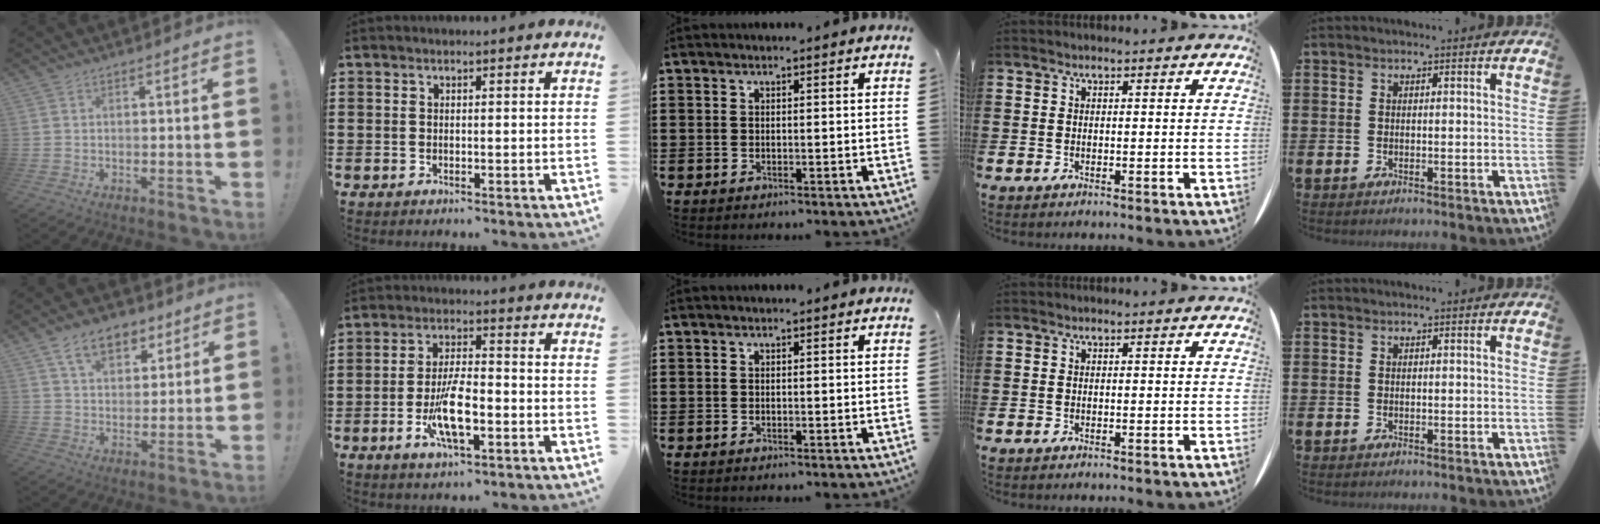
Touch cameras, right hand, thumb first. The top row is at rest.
{"thumb": {"total": 11.8, "force": [6.5, 7.4, 6.5], "torque": [-0.093, -0.021, 0.121]}, "index": {"total": 9.1, "force": [-3.0, 3.1, 8.0], "torque": [-0.169, -0.012, -0.056]}}